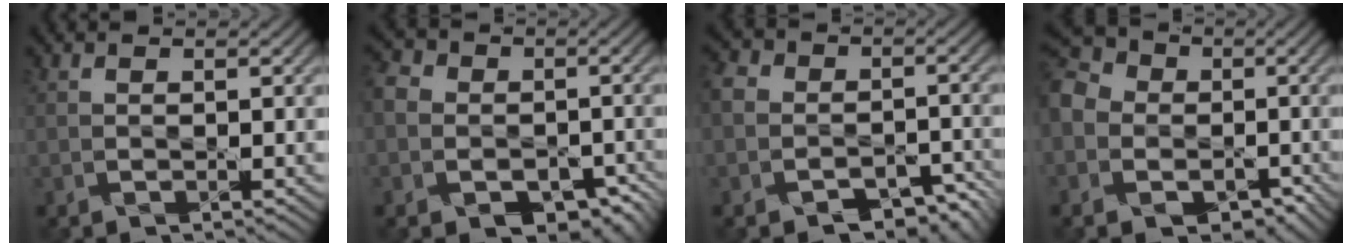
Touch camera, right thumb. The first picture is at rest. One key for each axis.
{"total": 11.1, "fx": -4.3, "fy": 9.4, "fz": 4.0, "tx": -0.108, "ty": -0.032, "tz": -0.079}
{"total": 8.3, "fx": -4.5, "fy": 6.4, "fz": 3.0, "tx": -0.061, "ty": -0.015, "tz": -0.078}
{"total": 11.6, "fx": -3.2, "fy": 9.9, "fz": 4.9, "tx": -0.166, "ty": -0.033, "tz": -0.072}